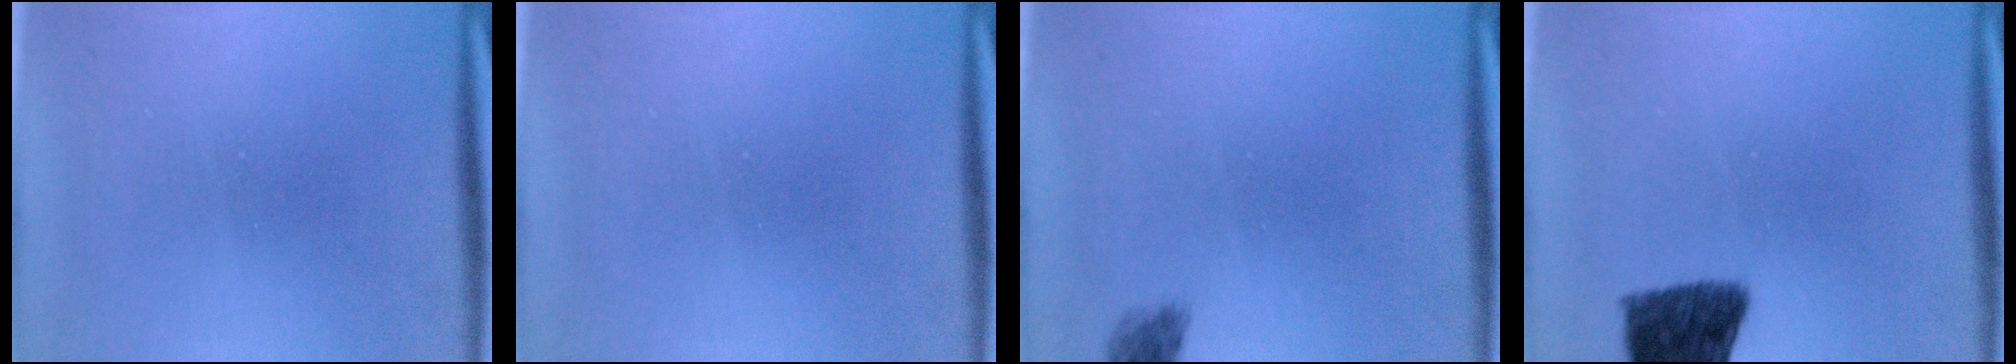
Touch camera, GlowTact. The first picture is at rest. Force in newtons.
{"total": 0.0}
{"total": 2.2}
{"total": 10.2}